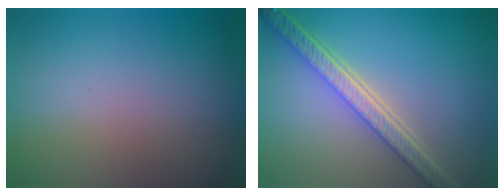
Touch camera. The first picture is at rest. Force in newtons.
{"total": 5.7, "press": 4.4, "slide": 3.7}